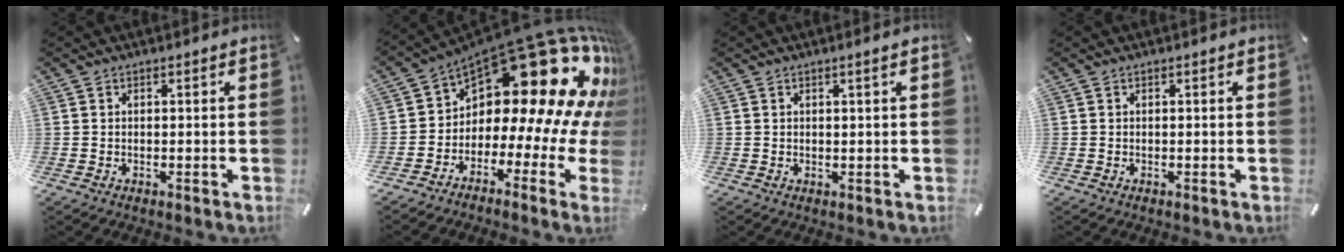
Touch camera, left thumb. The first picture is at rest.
{"total": 23.9, "force": [10.2, 11.9, 18.0], "torque": [-0.279, -0.096, 0.188]}
{"total": 1.6, "force": [0.5, 0.0, 1.5], "torque": [-0.027, -0.002, 0.008]}
{"total": 0.0}